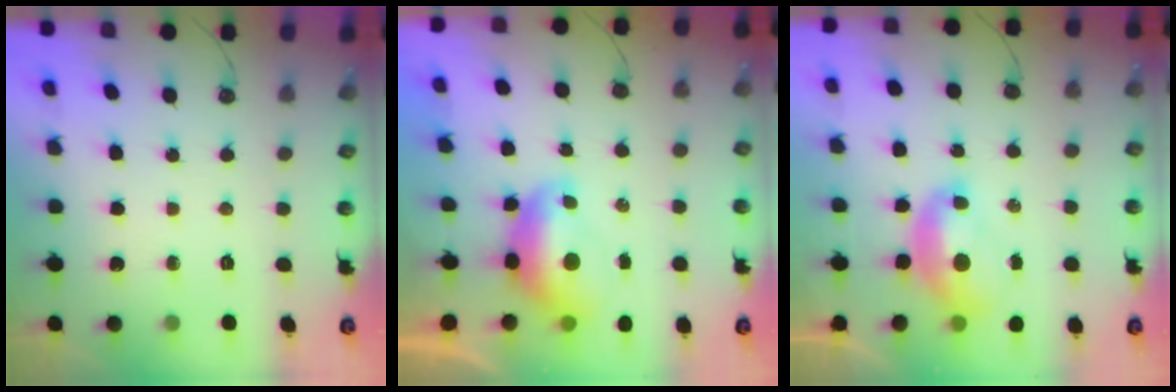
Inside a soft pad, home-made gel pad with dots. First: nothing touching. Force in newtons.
{"total": 1.9, "press": 1.8, "slide": 0.7}
{"total": 2.1, "press": 2.0, "slide": 0.7}